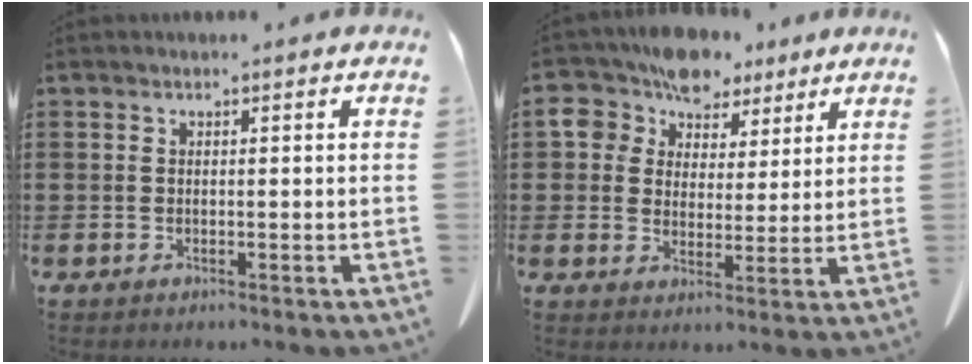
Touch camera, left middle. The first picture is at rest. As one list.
[{"total": 8.2, "force": [6.3, 5.0, 1.8], "torque": [-0.070, -0.014, 0.117]}]